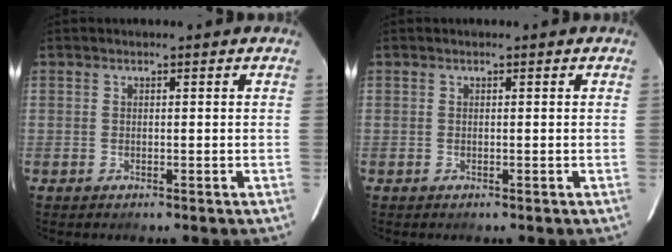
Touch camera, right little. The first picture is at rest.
{"total": 0.0}